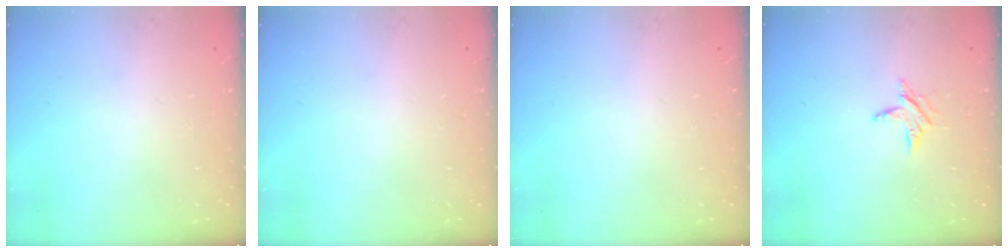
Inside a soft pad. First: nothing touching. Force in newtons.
{"total": 0.0}
{"total": 0.0}
{"total": 5.9, "press": 5.8, "slide": 0.6}